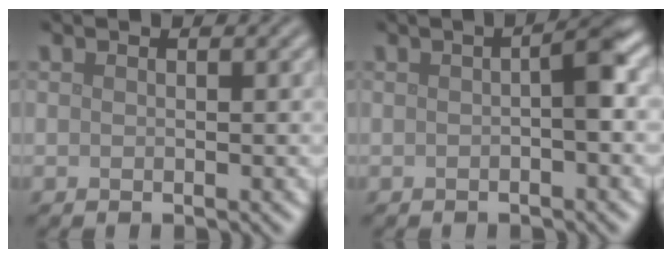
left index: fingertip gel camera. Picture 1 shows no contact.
{"total": 2.3, "force": [-0.1, 0.3, 2.3], "torque": [-0.035, 0.010, -0.002]}